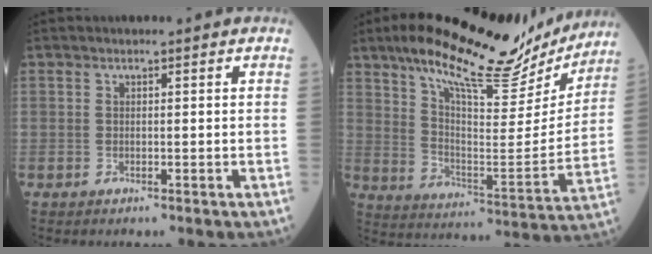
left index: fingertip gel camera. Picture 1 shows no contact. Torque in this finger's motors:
{"motor_torque": [0.90, -1.24, 0.80, 0.16]}